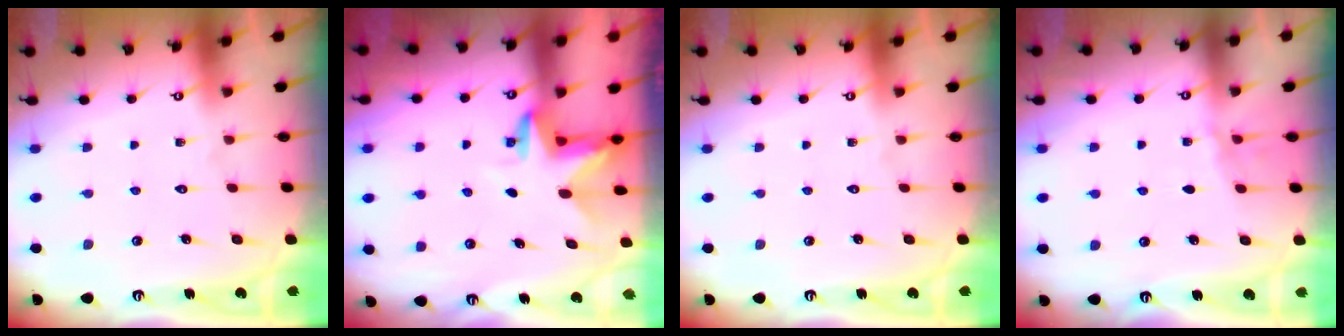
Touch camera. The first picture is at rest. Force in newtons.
{"total": 3.2, "press": 3.2, "slide": 0.1}
{"total": 0.0}
{"total": 2.7, "press": 2.7, "slide": 0.4}